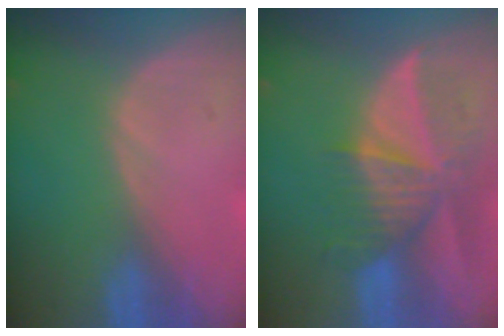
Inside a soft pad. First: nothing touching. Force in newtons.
{"total": 9.4, "press": 8.4, "slide": 4.2}